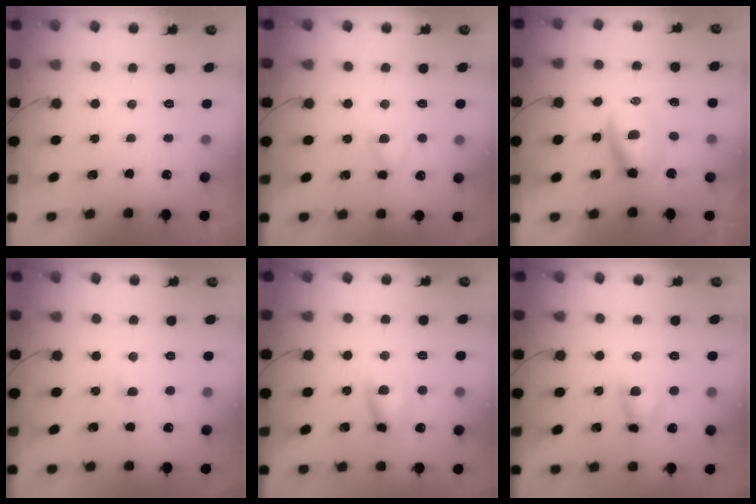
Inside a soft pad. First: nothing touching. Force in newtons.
{"total": 3.8, "press": 3.6, "slide": 1.3}
{"total": 6.1, "press": 6.0, "slide": 1.2}
{"total": 1.8, "press": 1.6, "slide": 0.8}
{"total": 7.9, "press": 7.9, "slide": 0.5}
{"total": 5.0, "press": 5.0, "slide": 0.6}